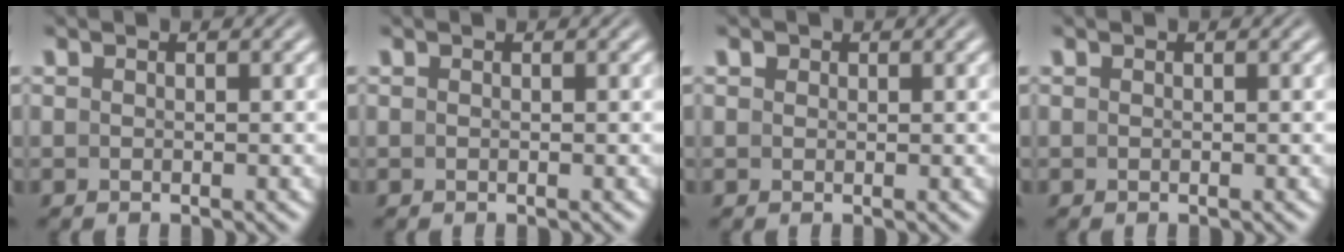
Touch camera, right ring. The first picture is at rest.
{"total": 0.0}
{"total": 0.6, "force": [0.5, 0.2, 0.2], "torque": [-0.004, -0.004, 0.015]}
{"total": 0.0}